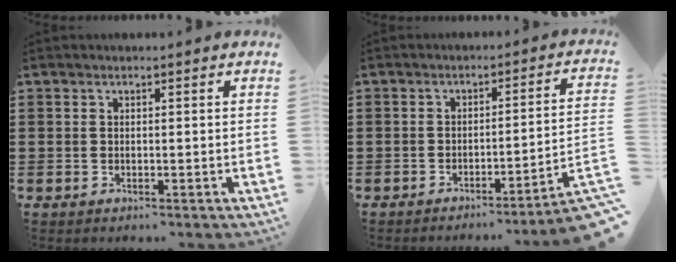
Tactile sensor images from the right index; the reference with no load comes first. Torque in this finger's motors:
{"motor_torque": [1.08, -1.06, 0.38, 0.10]}